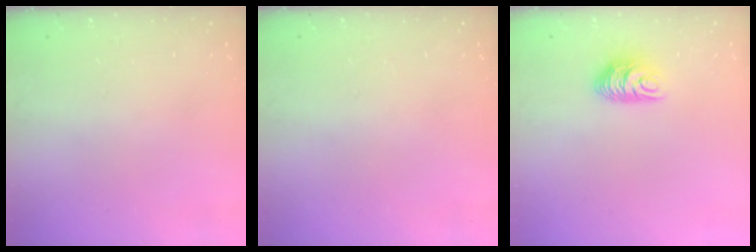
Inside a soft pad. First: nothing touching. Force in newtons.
{"total": 0.0}
{"total": 7.3, "press": 7.3, "slide": 0.8}